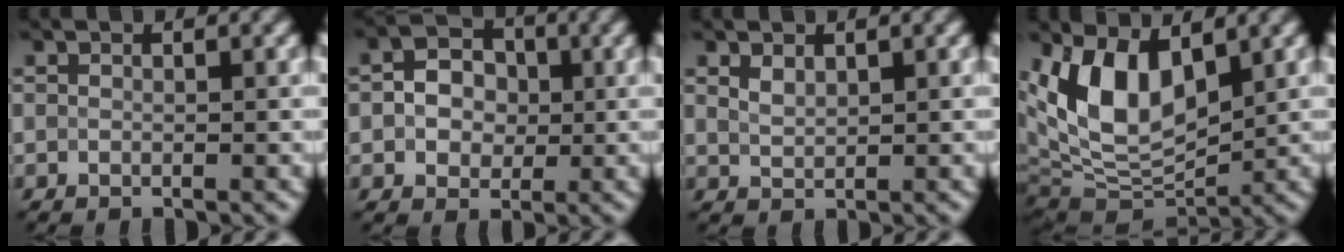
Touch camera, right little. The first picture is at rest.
{"total": 3.6, "force": [-0.1, 2.9, 2.1], "torque": [-0.033, 0.007, -0.009]}
{"total": 1.4, "force": [1.0, 0.7, 0.8], "torque": [-0.020, 0.003, 0.023]}
{"total": 8.9, "force": [2.7, 4.7, 7.0], "torque": [-0.139, -0.001, 0.045]}